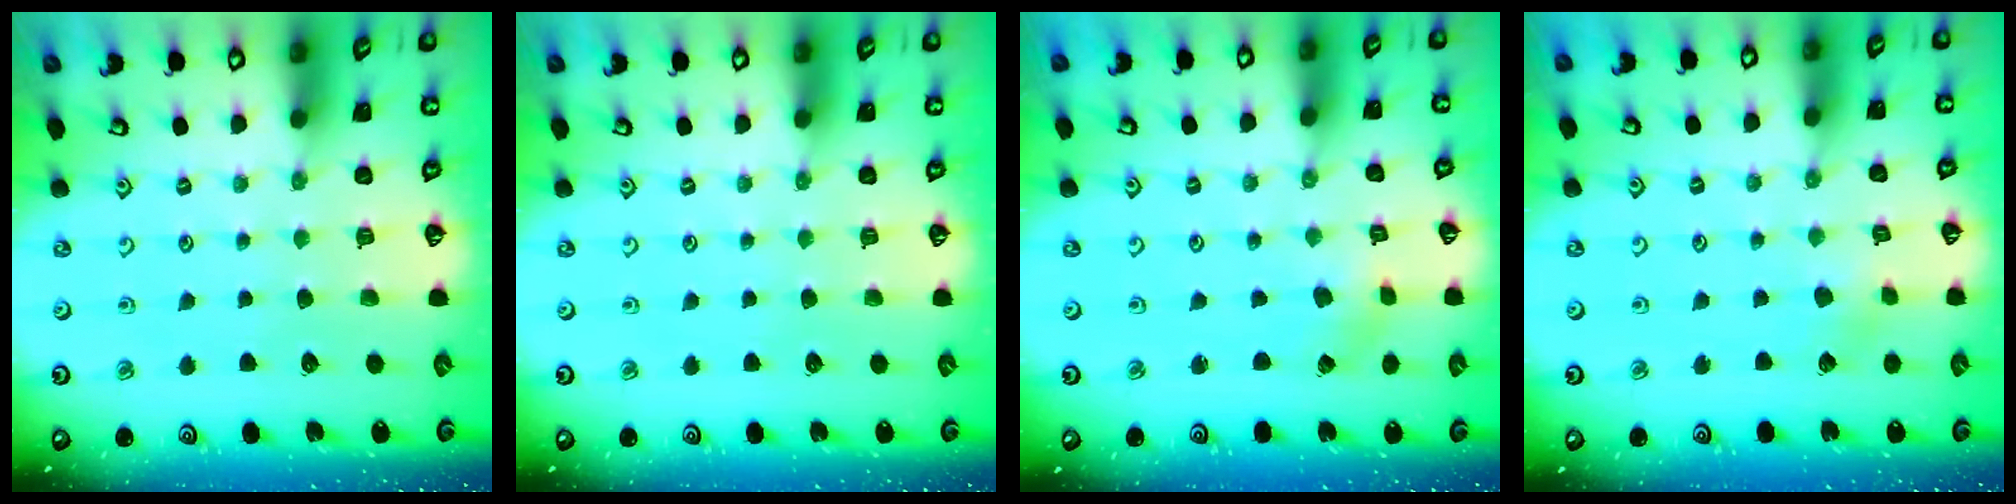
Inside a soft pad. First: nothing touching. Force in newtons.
{"total": 0.0}
{"total": 0.0}
{"total": 3.2, "press": 3.2, "slide": 0.3}